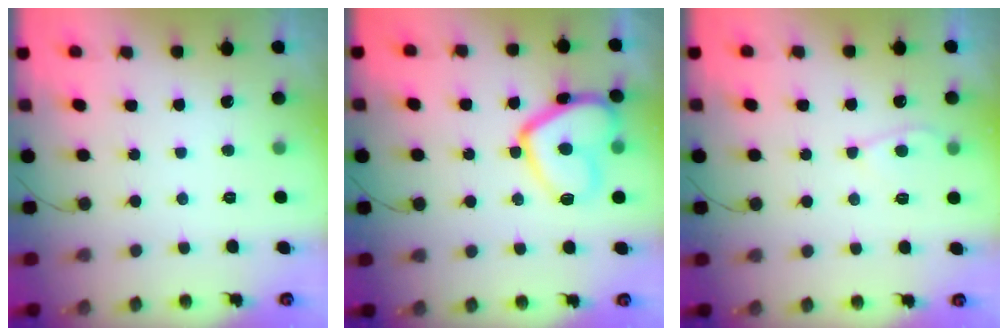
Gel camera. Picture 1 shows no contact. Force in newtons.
{"total": 13.2, "press": 13.2, "slide": 1.2}
{"total": 4.1, "press": 4.1, "slide": 0.4}